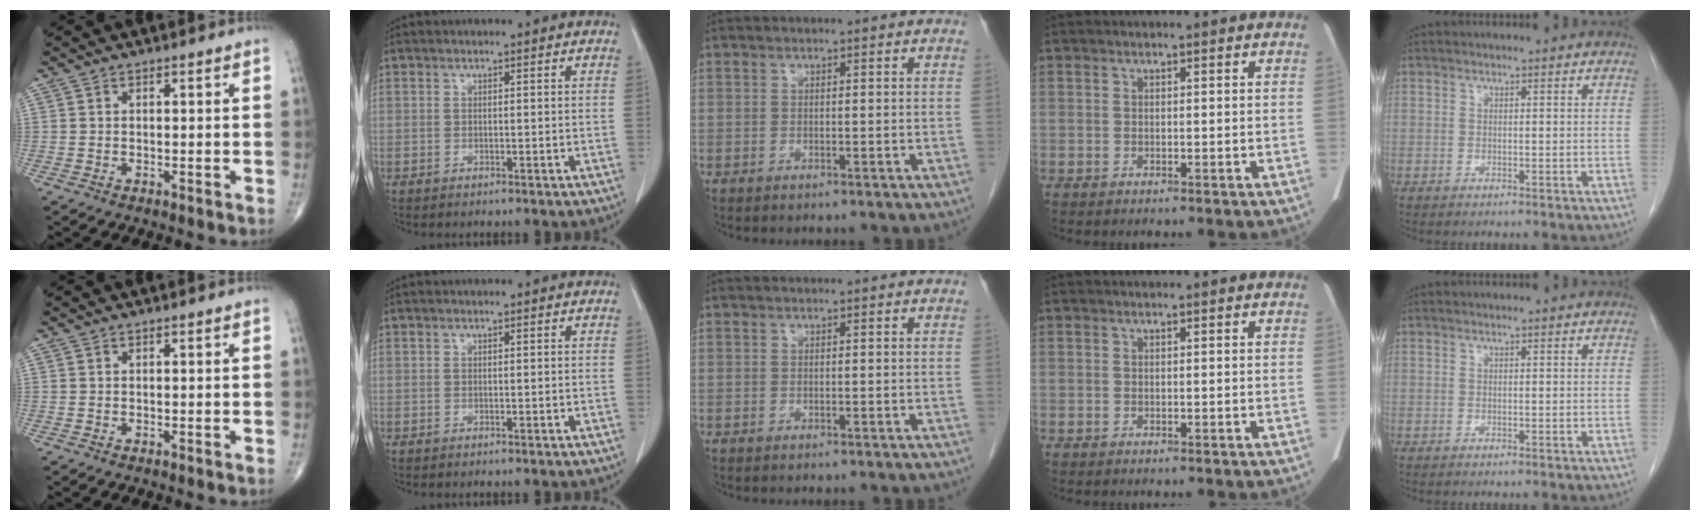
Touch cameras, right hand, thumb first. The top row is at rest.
{}